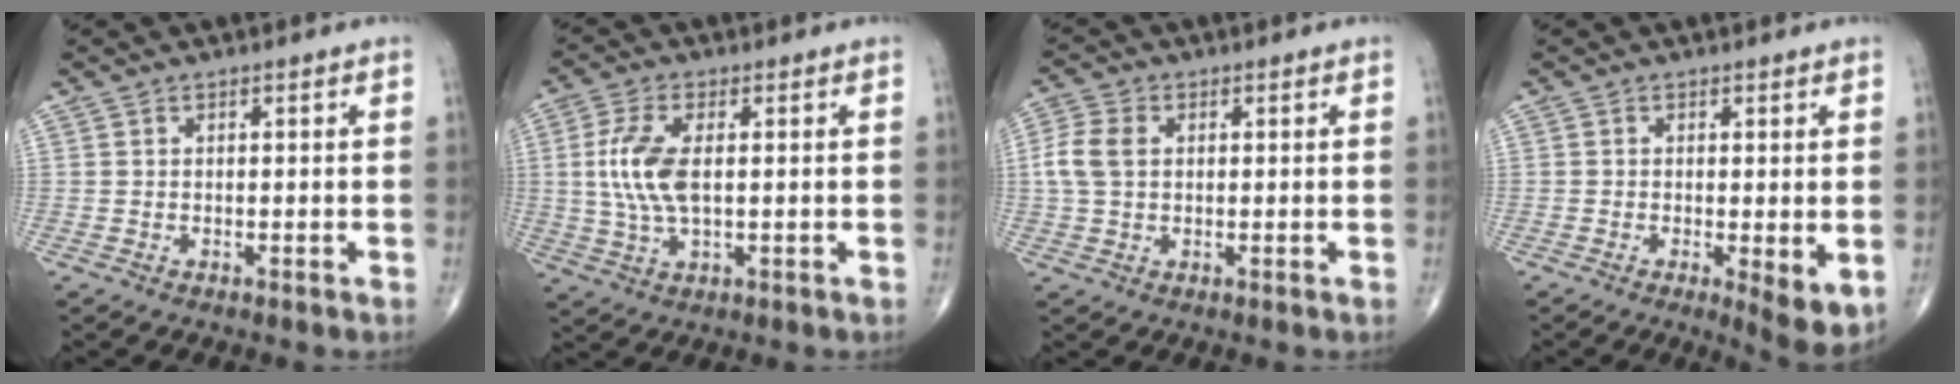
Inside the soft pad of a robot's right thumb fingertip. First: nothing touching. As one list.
[{"total": 9.2, "force": [0.8, 4.2, 8.1], "torque": [-0.185, -0.001, 0.019]}, {"total": 5.8, "force": [0.7, 4.1, 4.1], "torque": [-0.099, 0.011, 0.012]}, {"total": 5.7, "force": [-1.1, 1.6, 5.4], "torque": [-0.076, -0.018, -0.017]}]